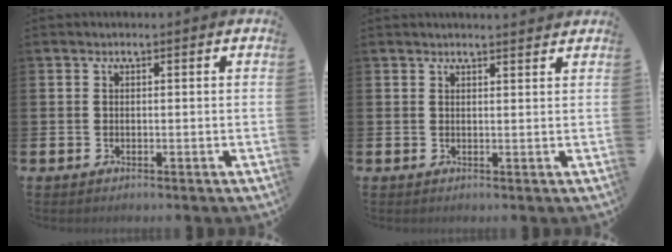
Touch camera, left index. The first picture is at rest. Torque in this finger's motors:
{"motor_torque": [0.94, -1.20, 0.31, 0.07]}